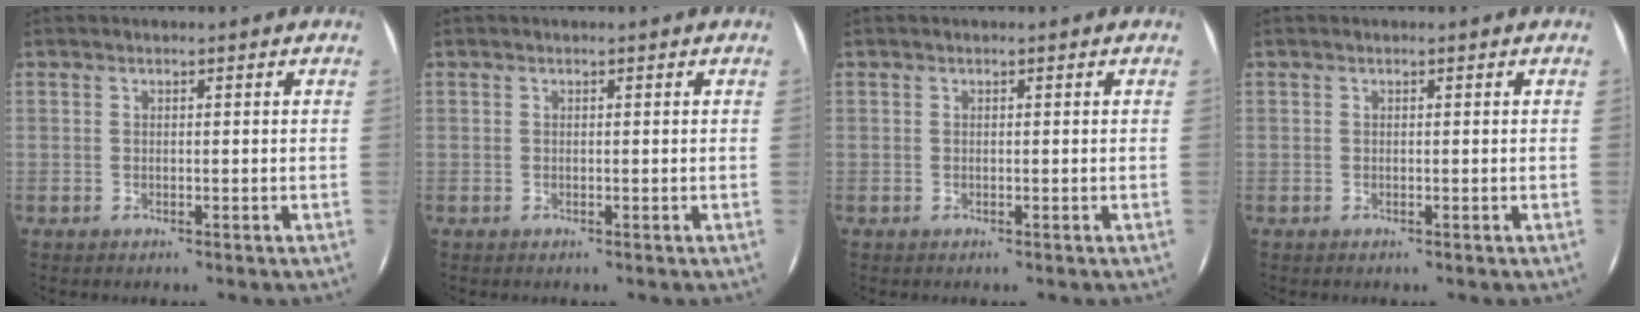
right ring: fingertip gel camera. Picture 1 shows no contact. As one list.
[{"total": 0.0}, {"total": 0.0}, {"total": 0.0}]